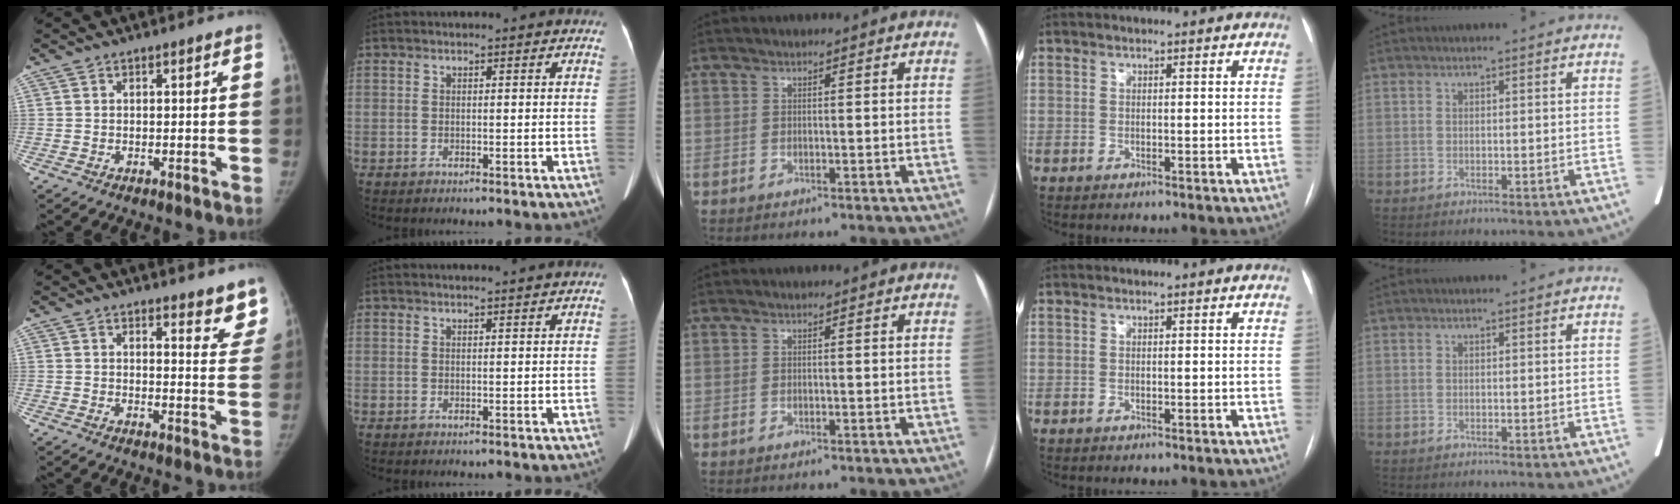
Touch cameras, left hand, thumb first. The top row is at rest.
{"thumb": {"total": 7.3, "force": [6.3, 2.3, 2.8], "torque": [0.008, -0.041, 0.058]}, "index": {"total": 1.6, "force": [1.4, -0.5, 0.6], "torque": [-0.010, 0.003, 0.025]}}